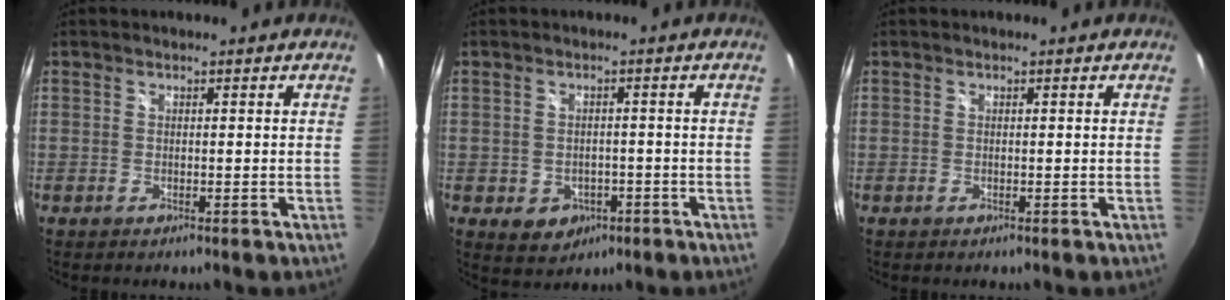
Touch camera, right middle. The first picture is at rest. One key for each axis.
{"total": 5.8, "fx": -2.2, "fy": 4.8, "fz": 2.4, "tx": -0.057, "ty": -0.002, "tz": -0.018}
{"total": 0.0}